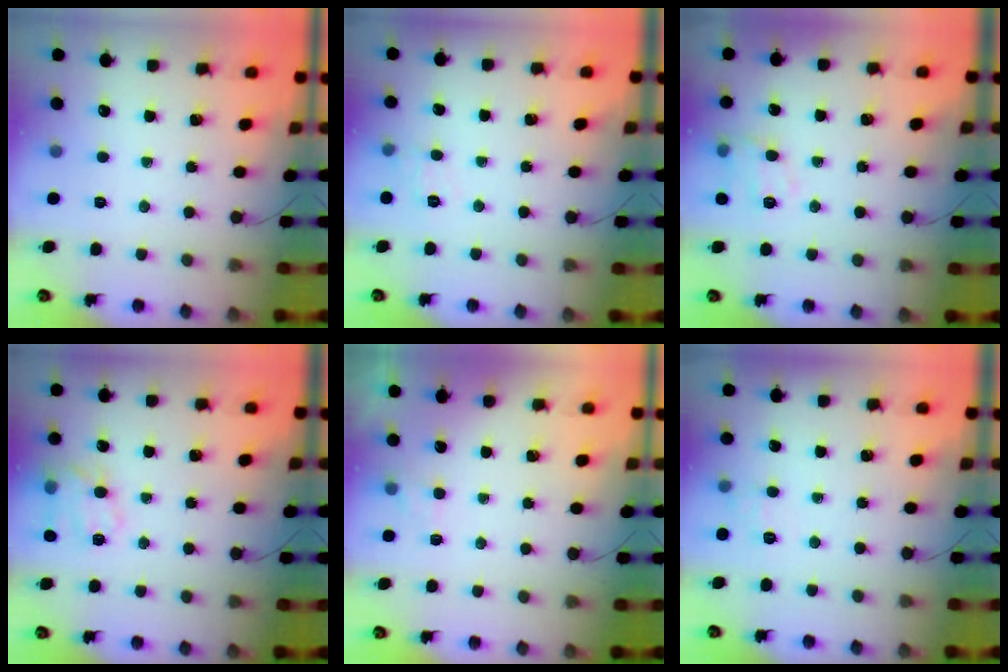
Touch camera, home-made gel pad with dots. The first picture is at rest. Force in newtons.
{"total": 6.1, "press": 5.9, "slide": 1.4}
{"total": 7.3, "press": 7.3, "slide": 1.0}
{"total": 14.7, "press": 14.5, "slide": 1.8}
{"total": 1.9, "press": 1.4, "slide": 1.2}
{"total": 6.1, "press": 5.9, "slide": 1.5}